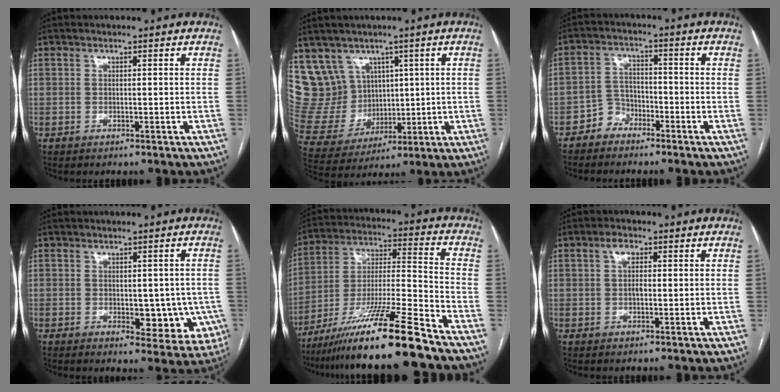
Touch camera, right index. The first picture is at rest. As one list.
[{"total": 11.8, "force": [6.4, 9.7, 1.9], "torque": [-0.057, 0.057, 0.158]}, {"total": 3.8, "force": [-2.7, 2.7, 0.2], "torque": [0.006, 0.012, -0.054]}, {"total": 8.4, "force": [-1.4, 4.5, 6.9], "torque": [-0.060, 0.005, -0.008]}, {"total": 18.9, "force": [-14.6, -1.3, 12.0], "torque": [-0.232, -0.024, -0.259]}, {"total": 2.6, "force": [0.6, 1.5, 2.0], "torque": [-0.040, 0.012, 0.010]}]